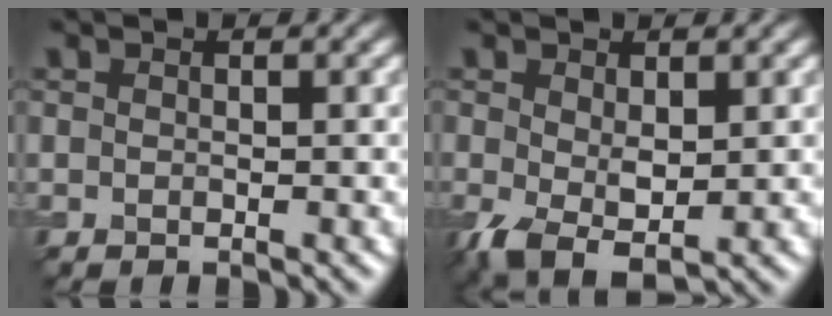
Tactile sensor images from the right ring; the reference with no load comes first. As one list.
[{"total": 4.0, "force": [-0.3, 2.3, 3.3], "torque": [-0.073, -0.011, -0.003]}]